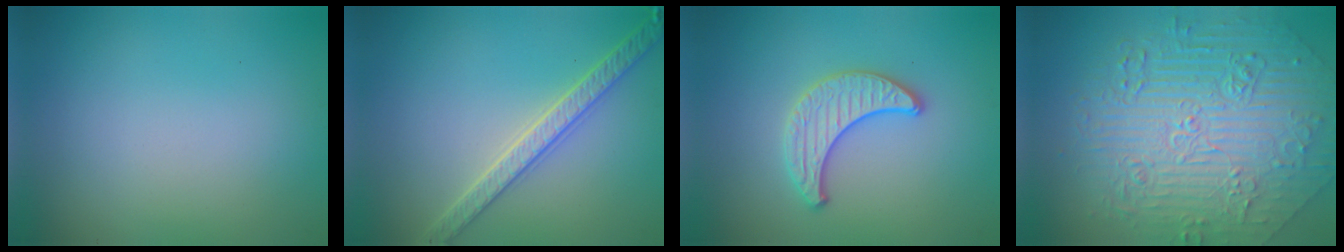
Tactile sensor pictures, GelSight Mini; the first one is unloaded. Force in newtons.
{"total": 3.6, "press": 3.5, "slide": 0.7}
{"total": 3.0, "press": 3.0, "slide": 0.5}
{"total": 8.4, "press": 6.7, "slide": 5.1}